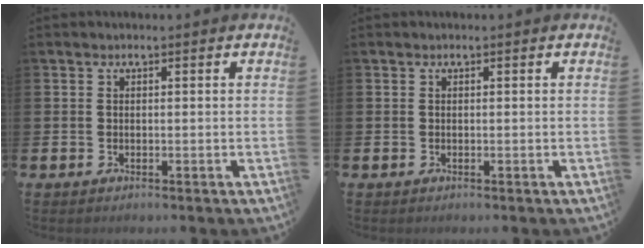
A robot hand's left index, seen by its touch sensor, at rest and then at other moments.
{"total": 0.0}